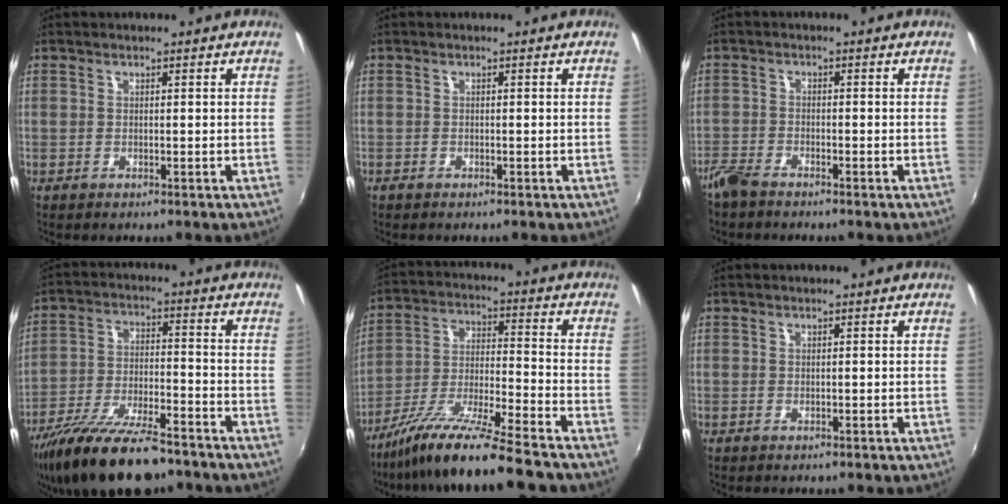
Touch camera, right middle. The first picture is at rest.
{"total": 0.6, "force": [-0.5, 0.4, 0.1], "torque": [-0.003, -0.002, -0.011]}
{"total": 4.2, "force": [-3.7, 1.1, 1.6], "torque": [-0.044, -0.013, -0.078]}
{"total": 17.5, "force": [-13.3, 5.2, 10.1], "torque": [-0.204, -0.035, -0.227]}
{"total": 14.9, "force": [-12.2, -0.4, 8.6], "torque": [-0.175, -0.021, -0.223]}
{"total": 0.0}